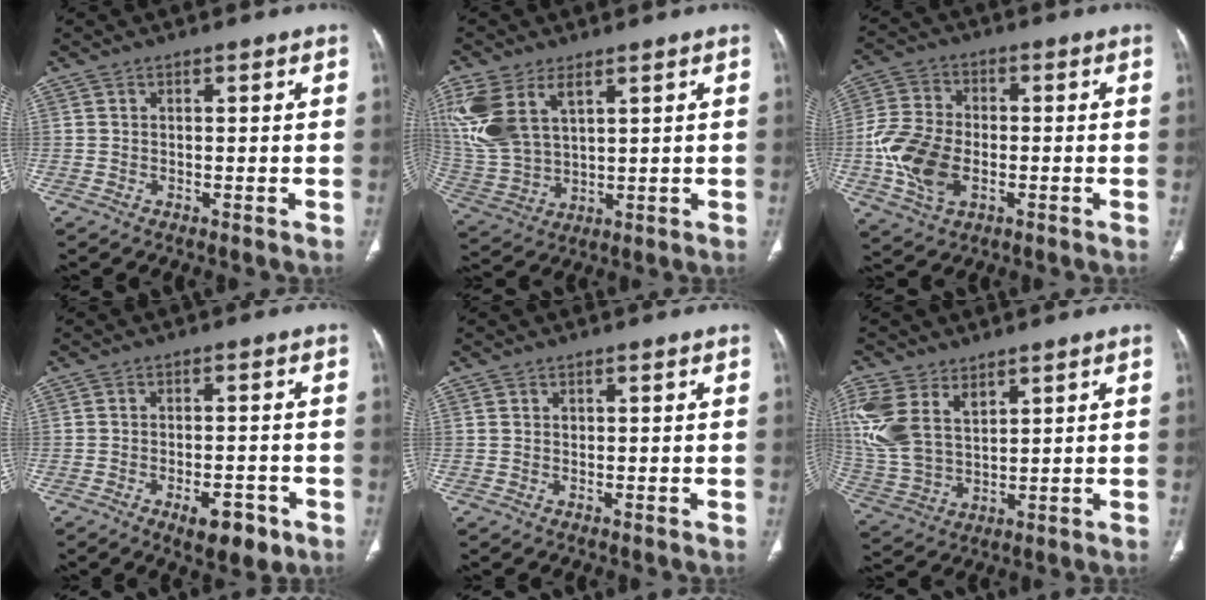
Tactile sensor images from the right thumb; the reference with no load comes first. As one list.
[{"total": 15.3, "force": [6.7, 8.6, 10.7], "torque": [-0.248, -0.013, 0.147]}, {"total": 12.5, "force": [-2.6, 8.2, 9.0], "torque": [-0.182, 0.009, -0.049]}, {"total": 7.2, "force": [-3.6, 3.2, 5.3], "torque": [-0.066, 0.013, -0.046]}, {"total": 0.5, "force": [0.2, 0.4, 0.2], "torque": [0.000, 0.003, 0.005]}, {"total": 14.1, "force": [6.5, 8.7, 9.0], "torque": [-0.208, -0.016, 0.147]}]